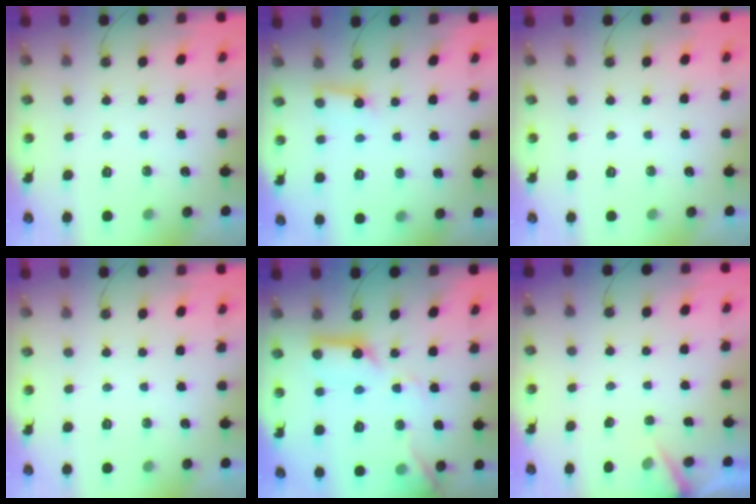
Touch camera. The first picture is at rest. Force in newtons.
{"total": 3.0, "press": 3.0, "slide": 0.4}
{"total": 0.0}
{"total": 0.0}
{"total": 15.6, "press": 15.5, "slide": 1.5}
{"total": 2.9, "press": 2.9, "slide": 0.2}